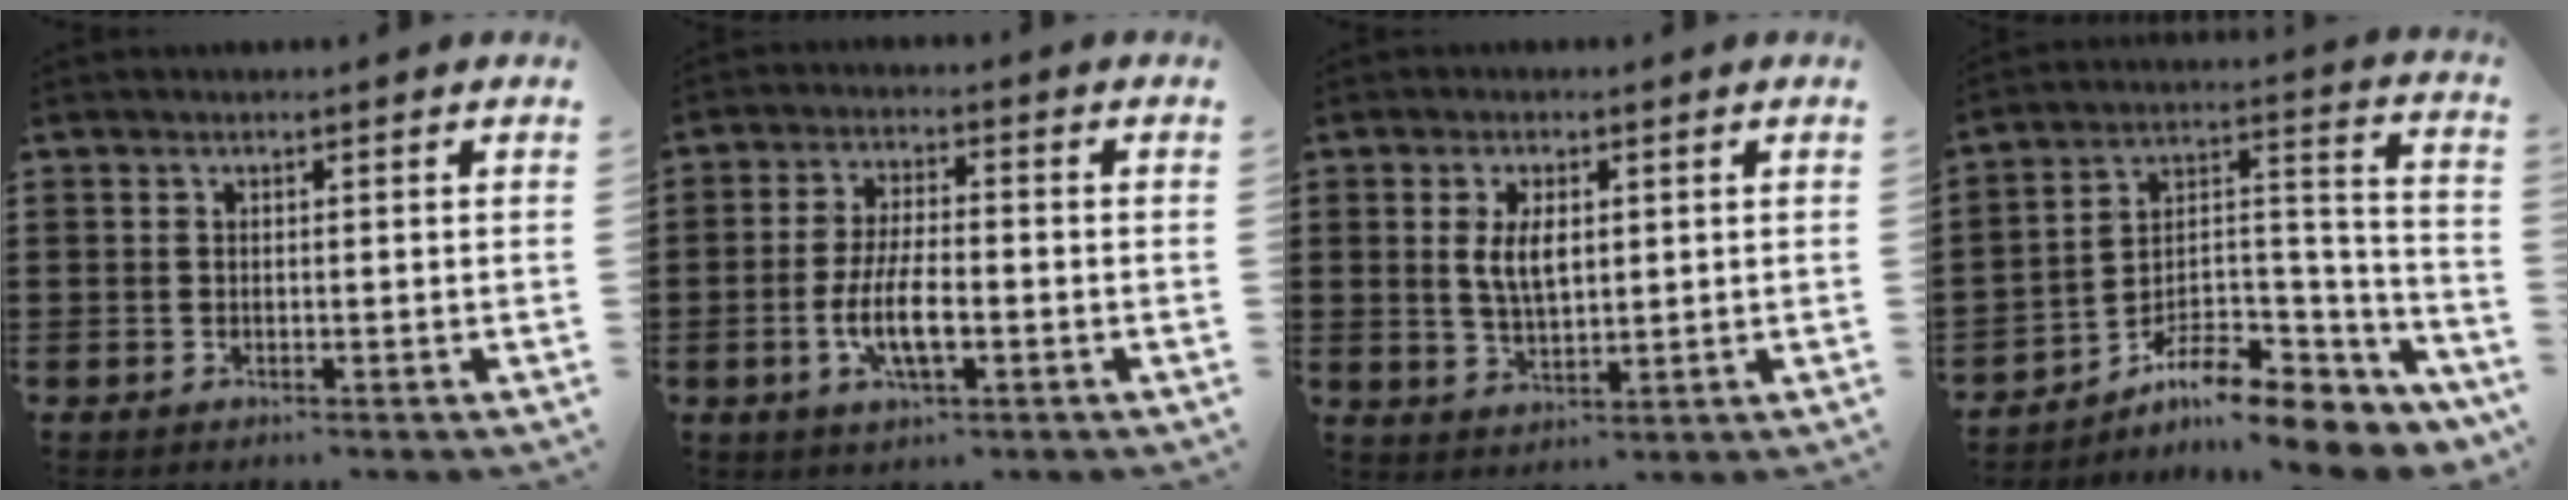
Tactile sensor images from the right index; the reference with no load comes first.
{"total": 7.4, "force": [-2.2, 2.6, 6.5], "torque": [-0.143, -0.008, -0.045]}
{"total": 5.1, "force": [1.0, 2.5, 4.3], "torque": [-0.082, 0.004, 0.015]}
{"total": 8.9, "force": [-7.2, 3.2, 4.2], "torque": [-0.069, 0.007, -0.134]}